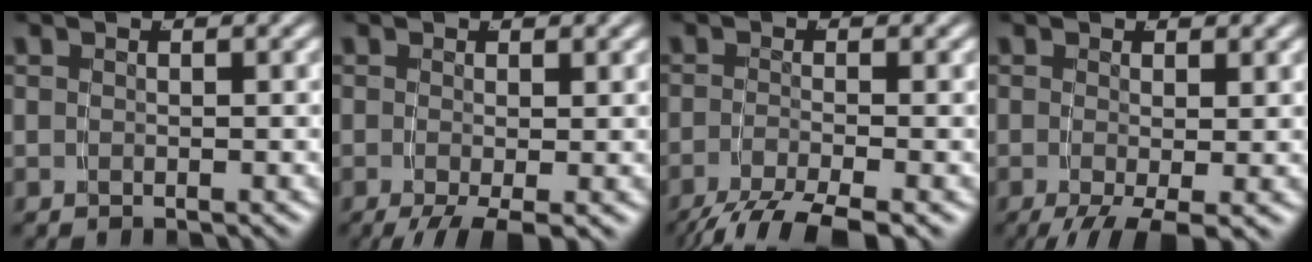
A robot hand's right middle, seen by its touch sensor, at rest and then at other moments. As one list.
[{"total": 4.6, "force": [-3.0, 1.8, 3.1], "torque": [-0.048, -0.022, -0.032]}, {"total": 5.3, "force": [-3.8, 1.7, 3.3], "torque": [-0.057, -0.019, -0.045]}, {"total": 5.5, "force": [-3.3, 2.3, 3.7], "torque": [-0.057, -0.029, -0.034]}]